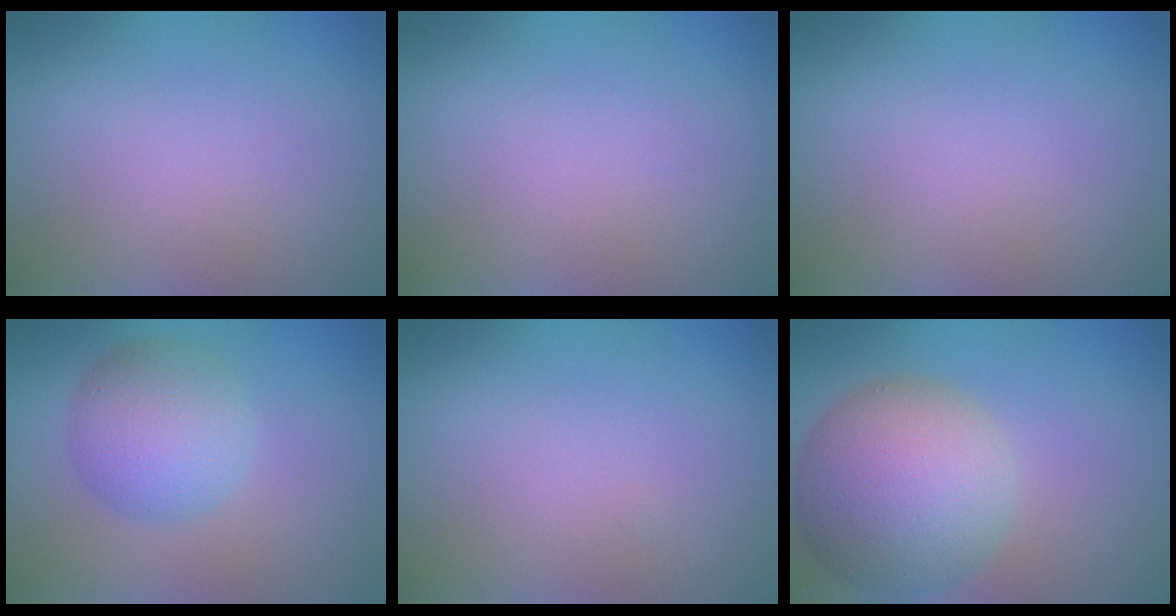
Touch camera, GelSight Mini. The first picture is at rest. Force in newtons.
{"total": 0.0}
{"total": 0.0}
{"total": 4.7, "press": 4.7, "slide": 0.2}
{"total": 0.0}
{"total": 9.5, "press": 9.4, "slide": 0.7}